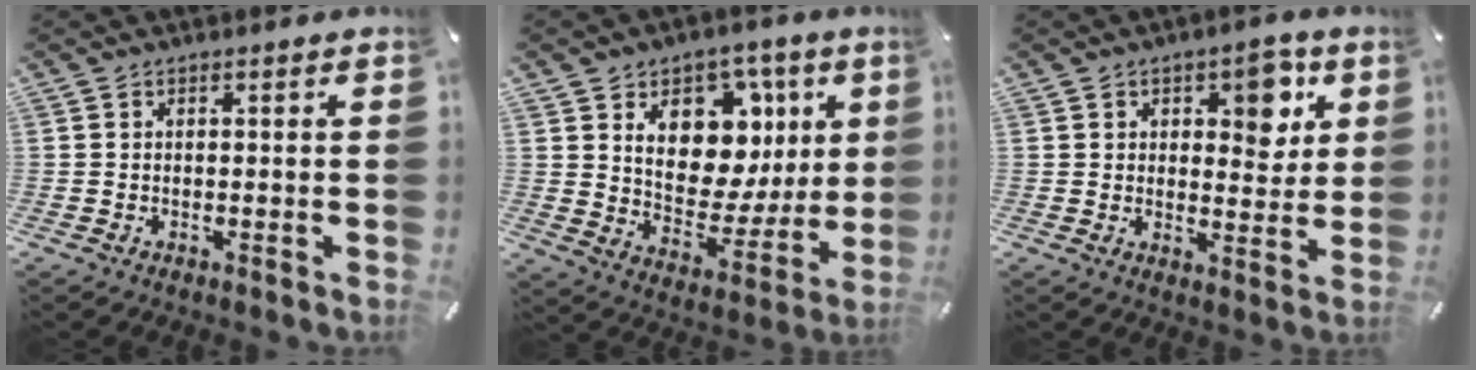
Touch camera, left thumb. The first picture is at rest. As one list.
[{"total": 16.2, "force": [6.6, 11.9, 8.8], "torque": [-0.121, -0.045, 0.123]}, {"total": 8.5, "force": [3.7, 4.8, 5.9], "torque": [-0.060, -0.016, 0.055]}]